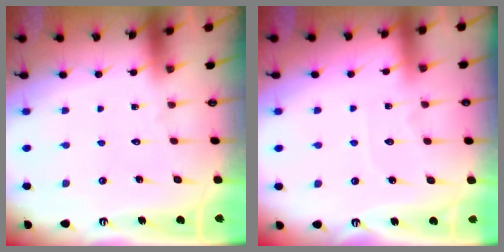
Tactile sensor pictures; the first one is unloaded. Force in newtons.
{"total": 3.1, "press": 3.0, "slide": 0.4}